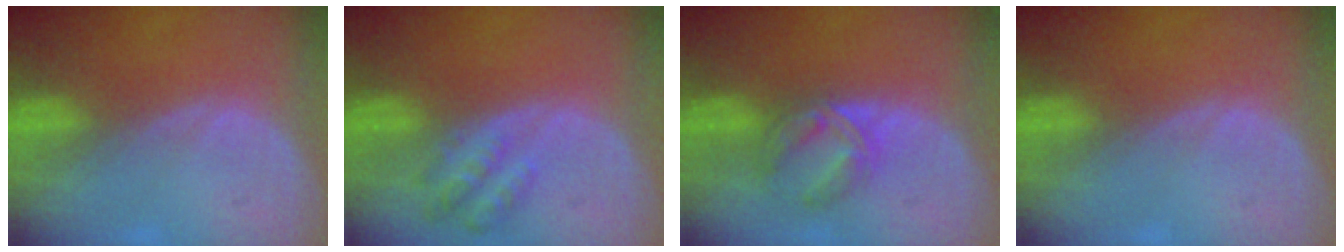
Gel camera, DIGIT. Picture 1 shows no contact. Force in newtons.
{"total": 5.0, "press": 4.8, "slide": 1.5}
{"total": 5.5, "press": 5.4, "slide": 1.1}
{"total": 0.0}